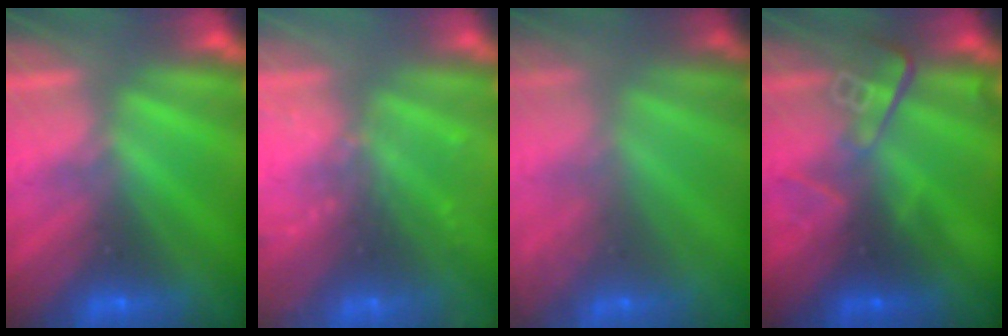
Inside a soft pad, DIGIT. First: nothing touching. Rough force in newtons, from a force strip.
{"total": 9.4}
{"total": 7.1}
{"total": 2.8}